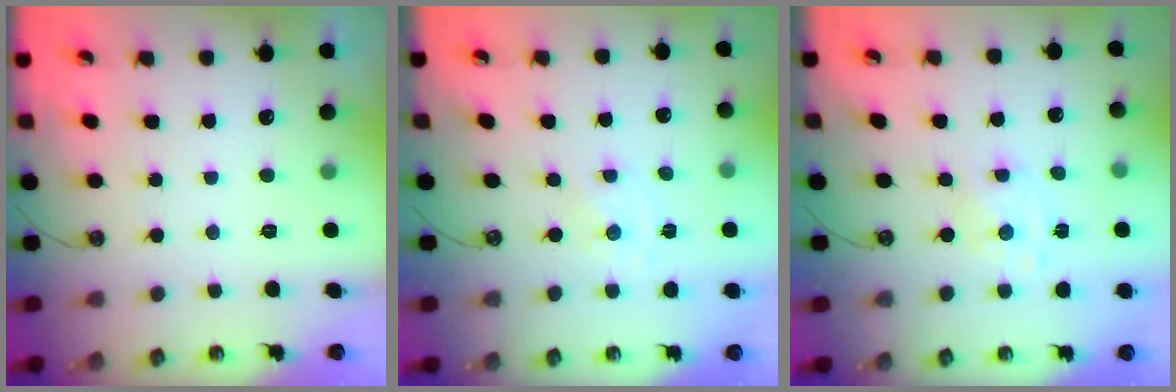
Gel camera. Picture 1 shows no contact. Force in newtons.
{"total": 0.0}
{"total": 1.5, "press": 1.5, "slide": 0.3}